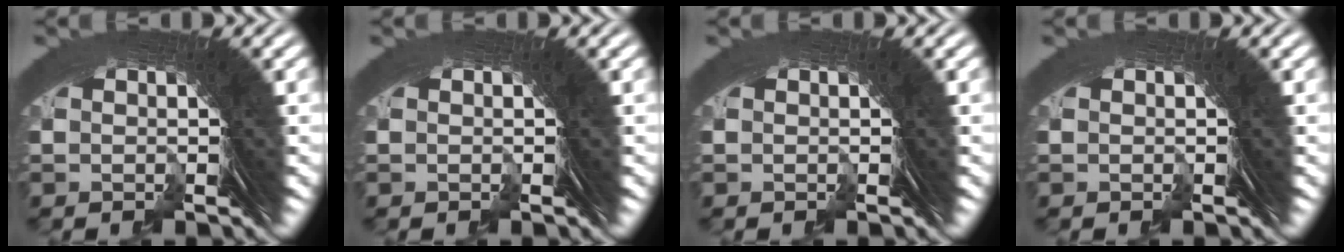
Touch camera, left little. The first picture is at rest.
{"total": 0.0}
{"total": 0.0}
{"total": 0.0}